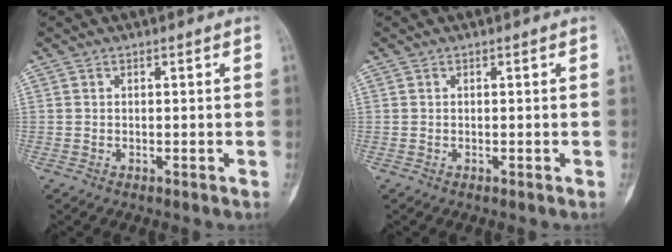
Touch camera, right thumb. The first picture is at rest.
{"total": 0.0}